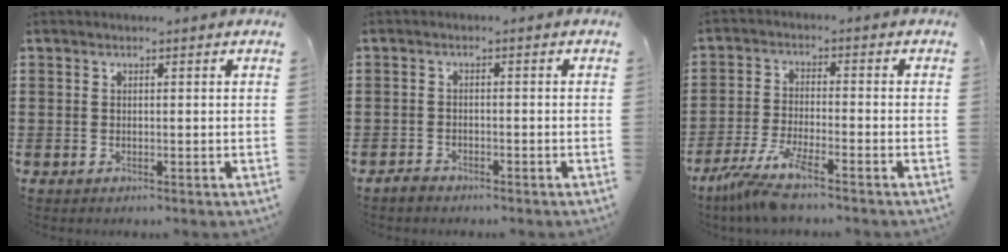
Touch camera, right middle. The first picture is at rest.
{"total": 1.7, "force": [-1.5, 0.7, 0.3], "torque": [-0.011, 0.004, -0.033]}
{"total": 7.0, "force": [-5.6, 0.0, 4.2], "torque": [-0.100, -0.024, -0.108]}